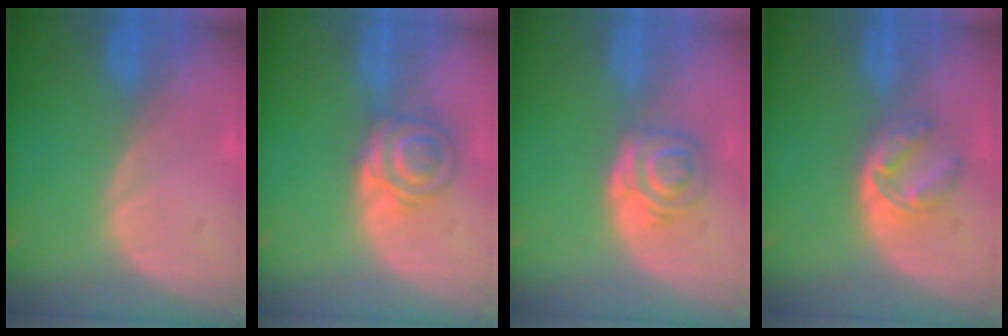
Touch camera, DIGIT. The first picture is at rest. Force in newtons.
{"total": 6.0, "press": 5.5, "slide": 2.3}
{"total": 5.5, "press": 4.9, "slide": 2.6}
{"total": 5.6, "press": 4.9, "slide": 2.6}